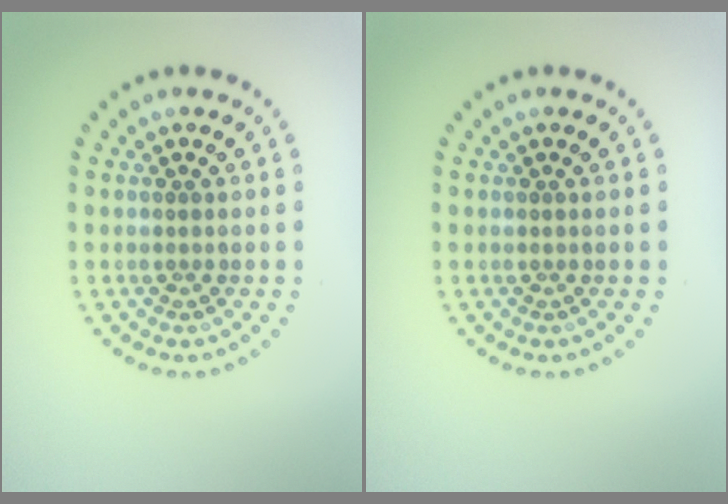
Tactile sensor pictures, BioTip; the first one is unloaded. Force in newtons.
{"total": 0.0}